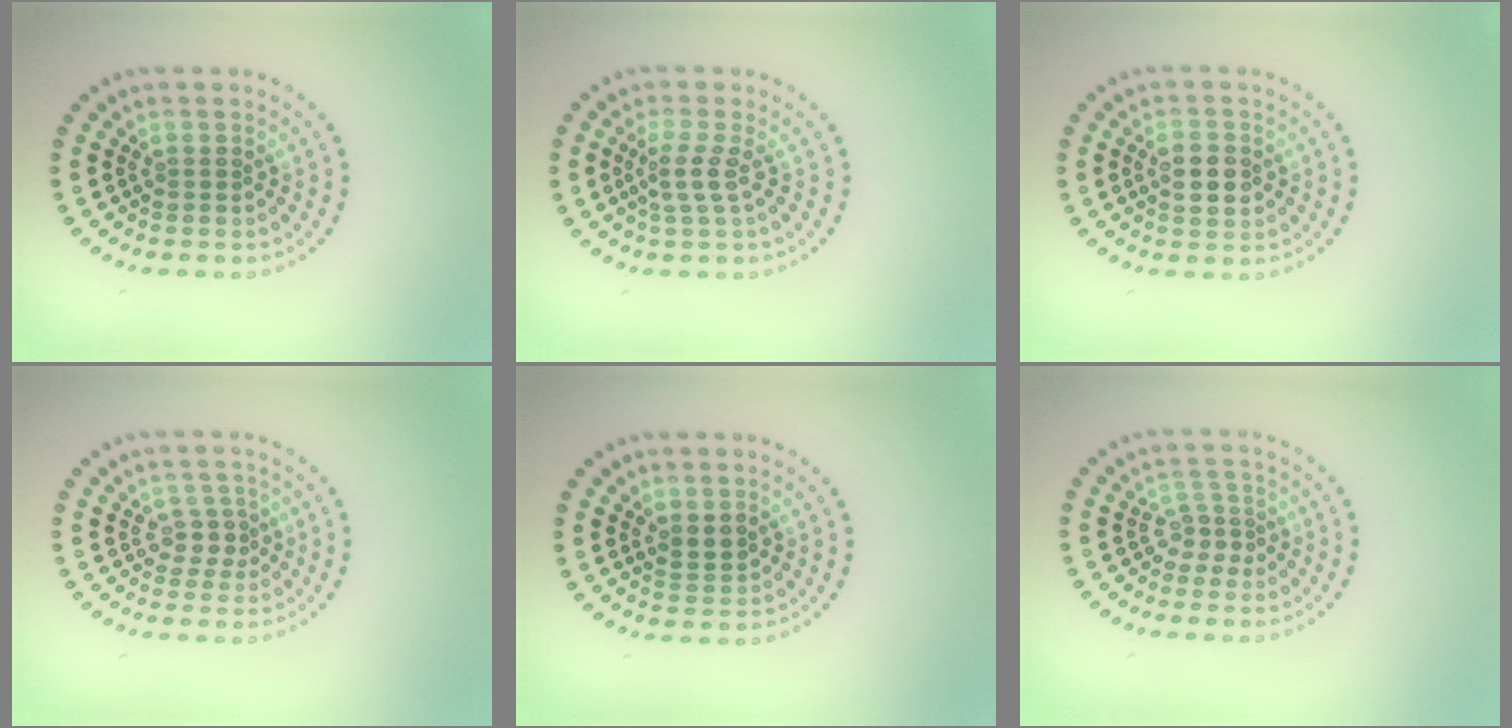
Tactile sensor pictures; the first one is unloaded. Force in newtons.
{"total": 2.0, "press": 1.6, "slide": 1.3}
{"total": 2.8, "press": 2.8, "slide": 0.1}
{"total": 1.6, "press": 1.2, "slide": 1.1}
{"total": 1.5, "press": 1.3, "slide": 0.7}
{"total": 1.7, "press": 1.2, "slide": 1.2}